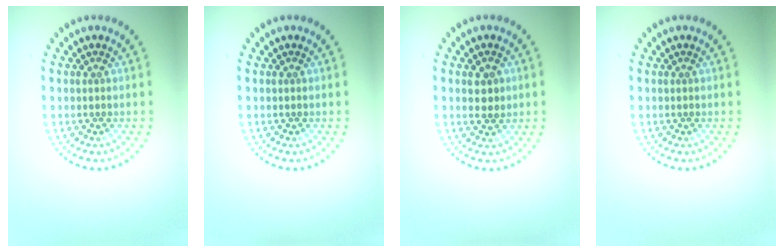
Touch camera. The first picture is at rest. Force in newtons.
{"total": 0.0}
{"total": 1.9, "press": 1.8, "slide": 0.4}
{"total": 0.0}